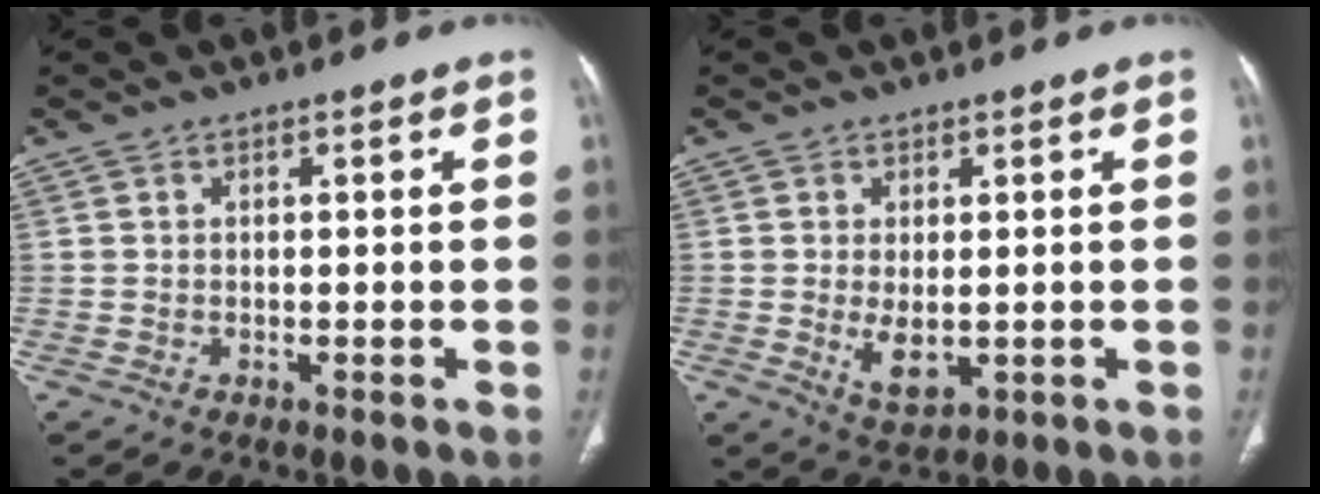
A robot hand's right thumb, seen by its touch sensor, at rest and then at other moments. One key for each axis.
{"total": 4.7, "fx": -0.5, "fy": 2.5, "fz": 4.0, "tx": -0.067, "ty": -0.014, "tz": 0.005}